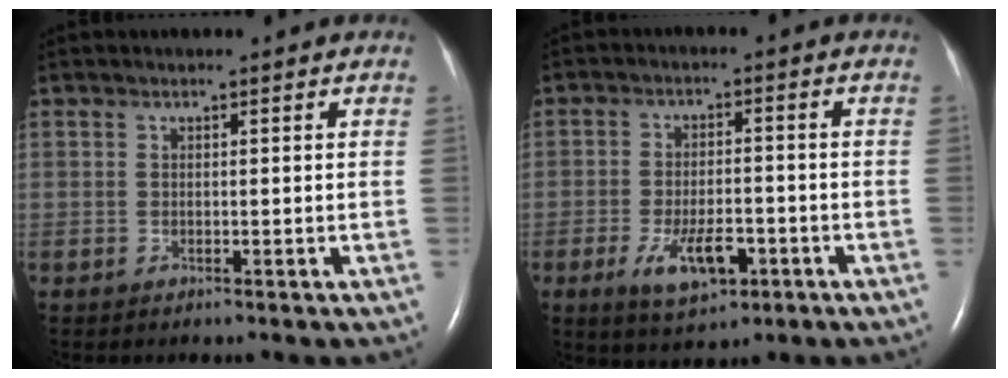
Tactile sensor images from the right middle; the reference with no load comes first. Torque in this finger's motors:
{"motor_torque": [0.34, -0.20, 0.18, 0.09]}